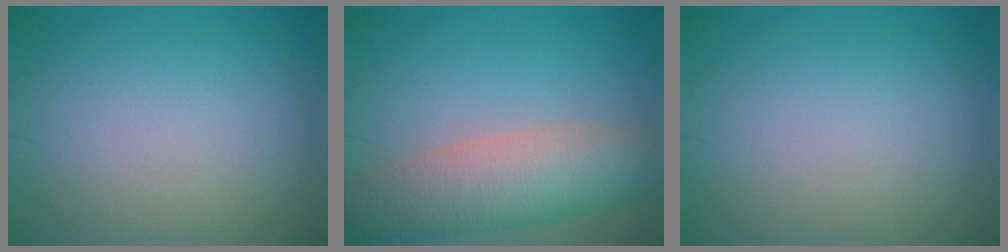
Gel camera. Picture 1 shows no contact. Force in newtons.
{"total": 7.1, "press": 7.0, "slide": 0.7}
{"total": 0.0}